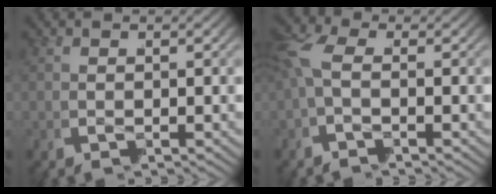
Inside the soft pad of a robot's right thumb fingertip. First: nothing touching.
{"total": 2.1, "force": [0.0, 1.3, 1.7], "torque": [-0.045, 0.001, -0.008]}